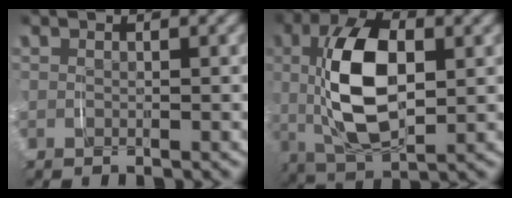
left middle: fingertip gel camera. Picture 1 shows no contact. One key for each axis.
{"total": 9.9, "fx": 1.0, "fy": 5.2, "fz": 8.4, "tx": -0.184, "ty": -0.004, "tz": 0.021}